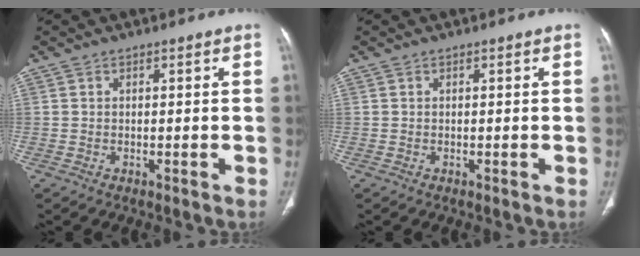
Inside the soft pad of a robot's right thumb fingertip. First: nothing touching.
{"total": 0.0}